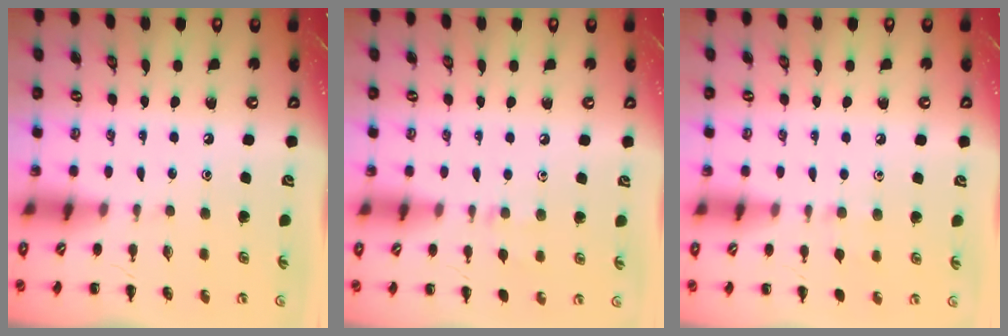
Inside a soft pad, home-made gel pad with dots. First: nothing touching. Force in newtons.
{"total": 5.9, "press": 5.6, "slide": 1.8}
{"total": 5.3, "press": 5.0, "slide": 1.9}